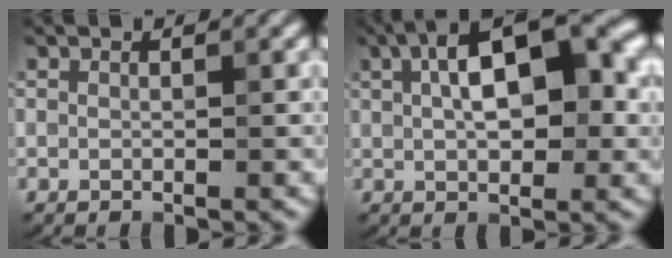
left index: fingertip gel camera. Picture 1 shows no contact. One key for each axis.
{"total": 10.1, "fx": 2.7, "fy": 4.6, "fz": 8.5, "tx": -0.123, "ty": 0.020, "tz": 0.034}